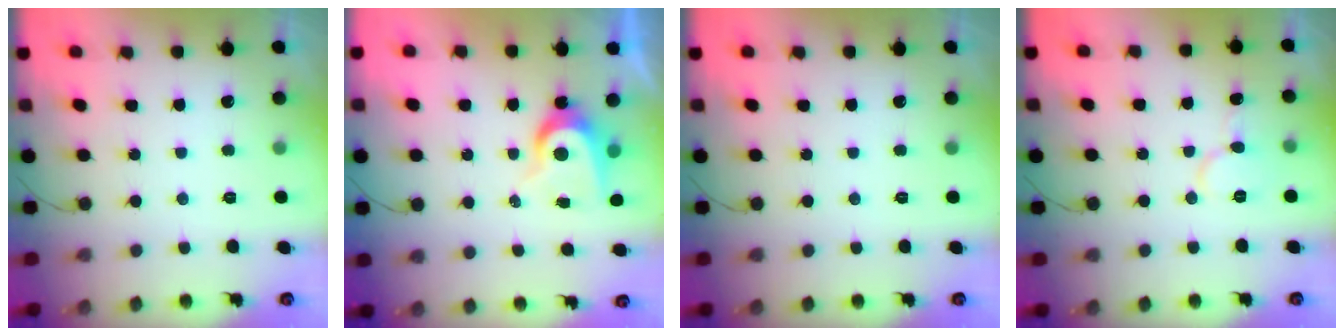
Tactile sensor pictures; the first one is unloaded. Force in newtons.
{"total": 6.5, "press": 6.5, "slide": 0.1}
{"total": 0.0}
{"total": 6.3, "press": 6.3, "slide": 0.6}